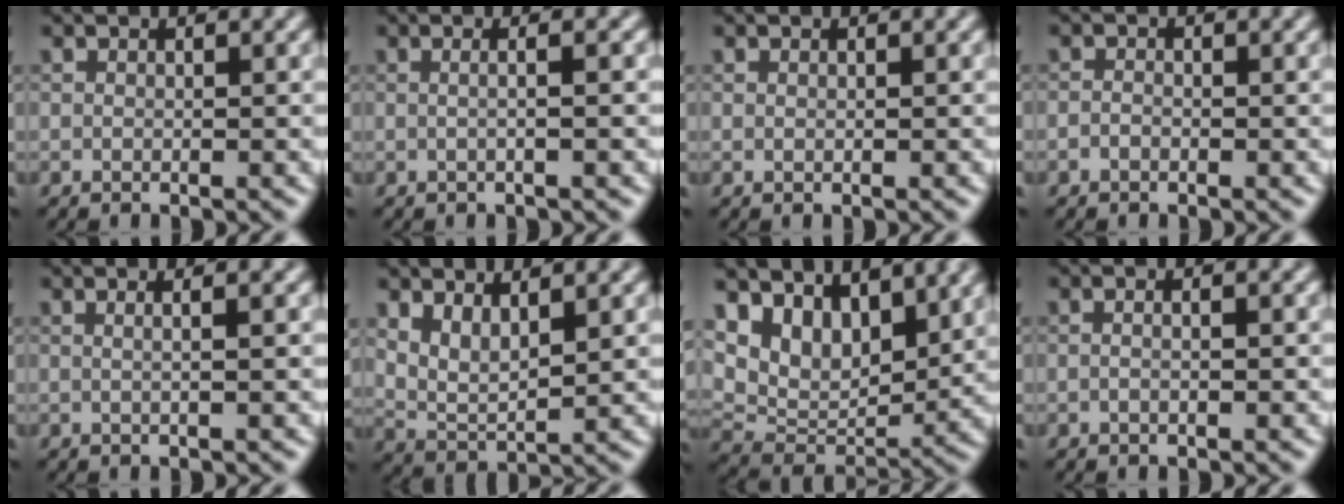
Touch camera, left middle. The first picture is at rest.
{"total": 3.0, "force": [0.6, 1.4, 2.6], "torque": [-0.010, 0.010, -0.019]}
{"total": 0.0}
{"total": 0.7, "force": [-0.4, 0.5, 0.4], "torque": [-0.008, -0.001, -0.010]}
{"total": 2.5, "force": [0.6, 1.1, 2.1], "torque": [-0.013, 0.005, -0.017]}
{"total": 3.3, "force": [1.5, 1.4, 2.6], "torque": [-0.057, -0.010, 0.035]}
{"total": 6.7, "force": [4.2, 3.8, 3.6], "torque": [-0.068, -0.012, 0.071]}
{"total": 3.2, "force": [0.9, 1.7, 2.6], "torque": [-0.011, 0.020, -0.023]}